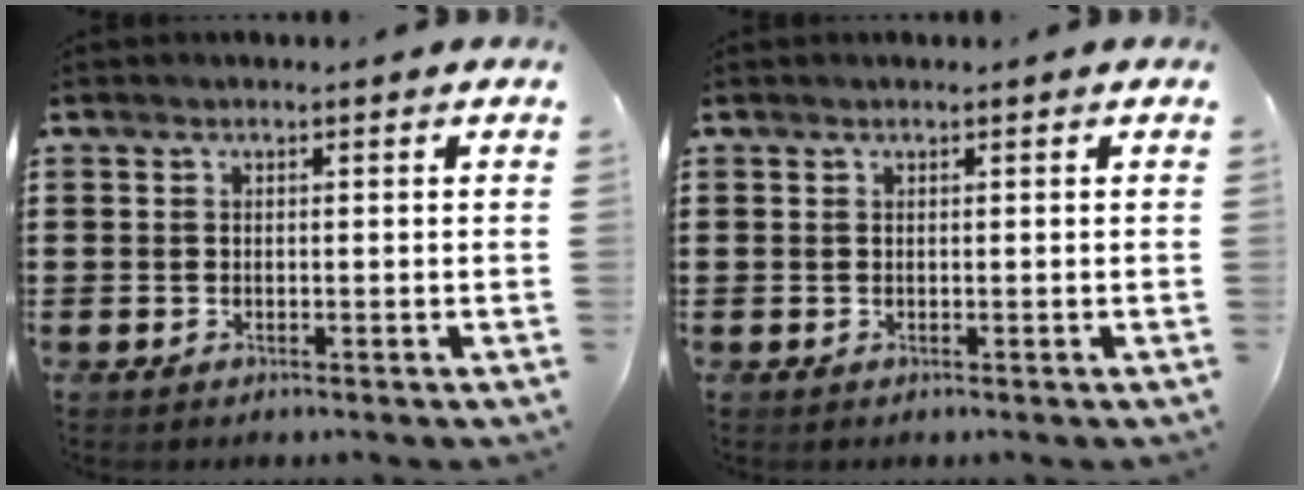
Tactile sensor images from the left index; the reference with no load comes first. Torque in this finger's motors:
{"motor_torque": [0.07, 0.25, 0.07, 0.00]}